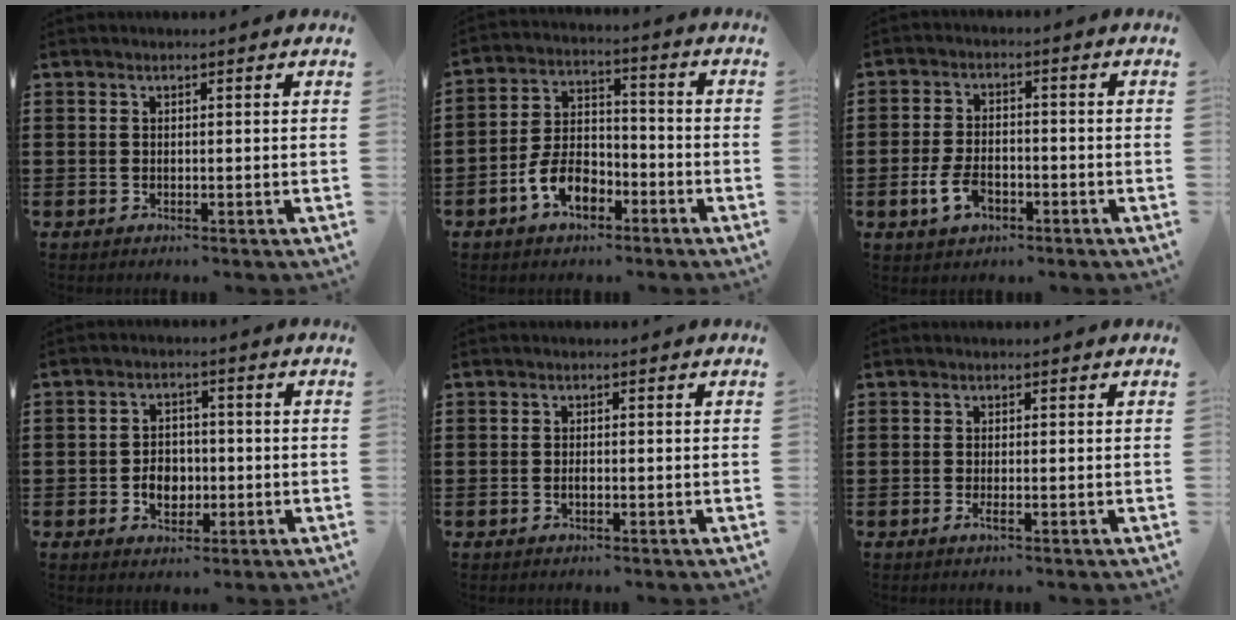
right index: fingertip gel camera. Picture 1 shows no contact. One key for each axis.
{"total": 7.7, "fx": -4.0, "fy": 4.5, "fz": 4.8, "tx": -0.107, "ty": 0.010, "tz": -0.078}
{"total": 4.7, "fx": -1.8, "fy": 2.7, "fz": 3.4, "tx": -0.078, "ty": -0.003, "tz": -0.035}
{"total": 4.2, "fx": -1.1, "fy": 3.2, "fz": 2.5, "tx": -0.038, "ty": -0.004, "tz": -0.024}
{"total": 1.0, "fx": -0.3, "fy": 0.3, "fz": 0.9, "tx": -0.019, "ty": -0.007, "tz": -0.004}
{"total": 1.0, "fx": -0.5, "fy": 0.0, "fz": 0.9, "tx": -0.026, "ty": -0.010, "tz": -0.009}